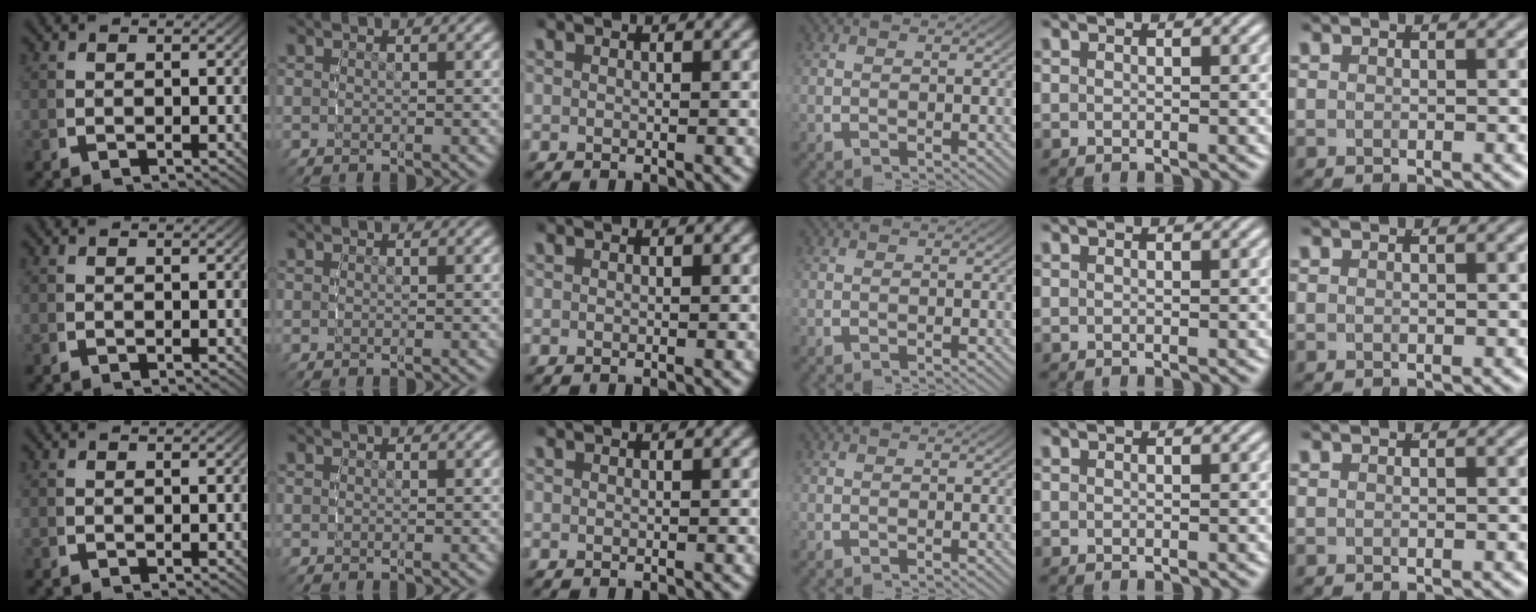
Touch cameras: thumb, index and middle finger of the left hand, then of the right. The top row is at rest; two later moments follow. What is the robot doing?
{"motion": "reach", "object": "router"}